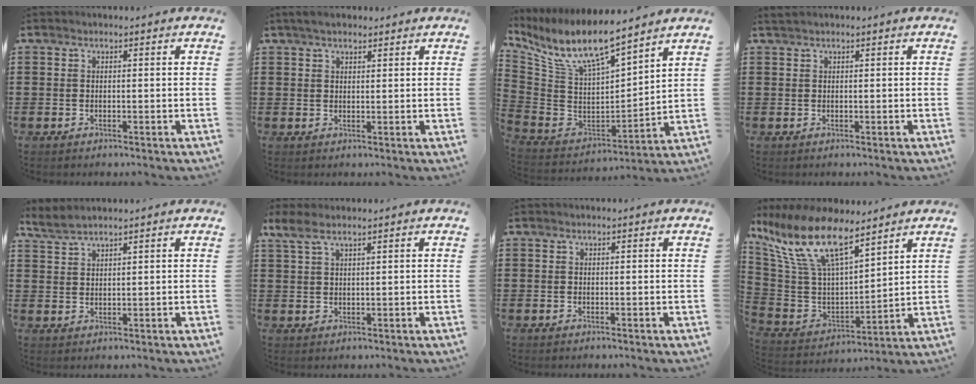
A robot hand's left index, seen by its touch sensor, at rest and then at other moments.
{"total": 2.2, "force": [1.8, 0.8, 1.2], "torque": [-0.027, 0.006, 0.033]}
{"total": 10.5, "force": [8.2, 2.2, 6.2], "torque": [-0.154, -0.055, 0.143]}
{"total": 0.5, "force": [0.4, 0.0, 0.4], "torque": [-0.008, 0.000, 0.007]}
{"total": 2.2, "force": [1.9, 0.1, 1.0], "torque": [-0.025, 0.001, 0.037]}
{"total": 3.3, "force": [2.0, 0.8, 2.5], "torque": [-0.055, 0.002, 0.037]}
{"total": 0.0}
{"total": 13.6, "force": [8.2, 4.9, 9.7], "torque": [-0.230, -0.045, 0.142]}